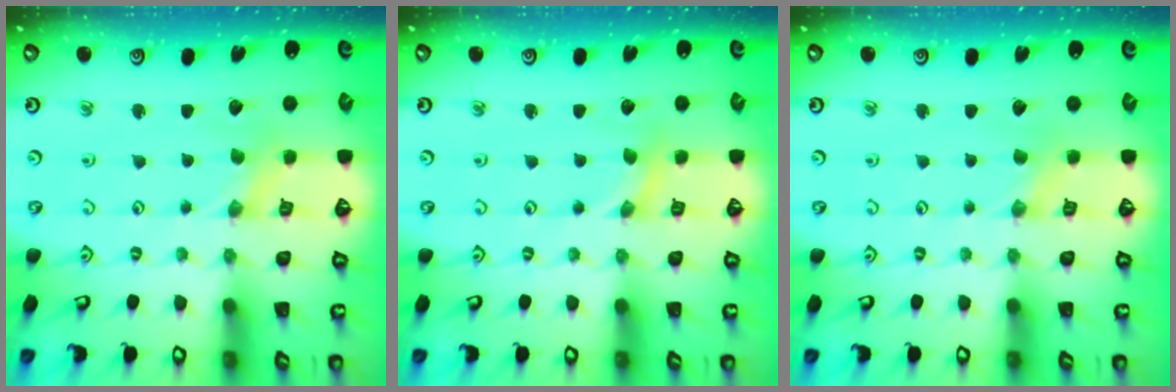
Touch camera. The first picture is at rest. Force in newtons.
{"total": 0.6, "press": 0.5, "slide": 0.1}
{"total": 1.4, "press": 1.3, "slide": 0.2}